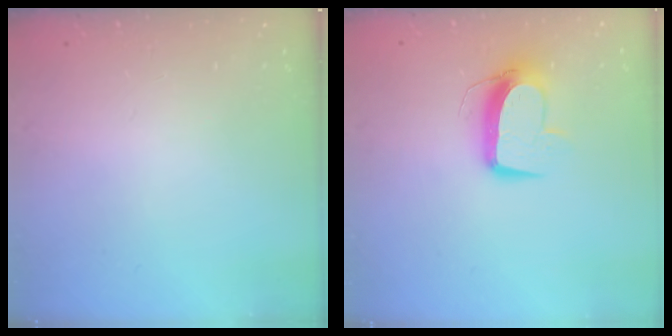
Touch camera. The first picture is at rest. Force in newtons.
{"total": 10.4, "press": 10.3, "slide": 1.0}